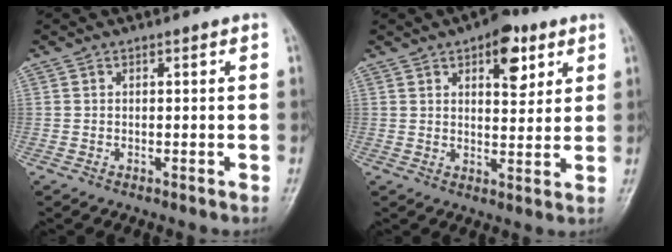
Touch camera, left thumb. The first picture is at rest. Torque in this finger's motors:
{"motor_torque": [1.13, 0.77, 0.66, -0.61, 0.20]}